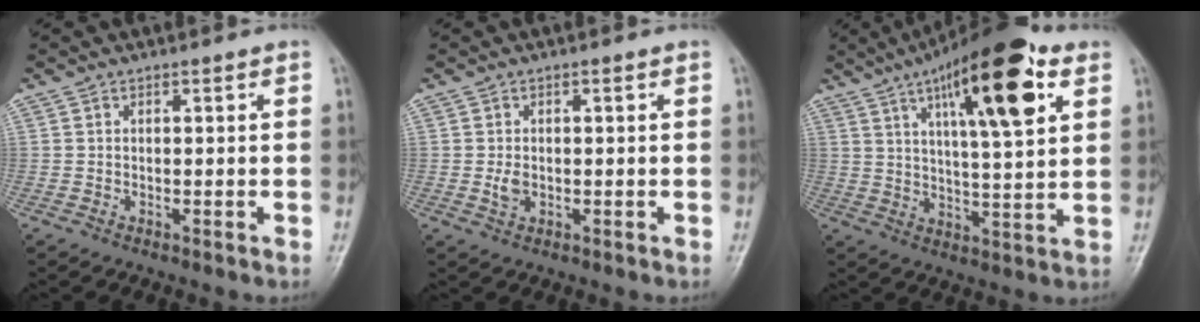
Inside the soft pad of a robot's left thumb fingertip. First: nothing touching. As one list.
[{"total": 2.2, "force": [-0.2, 1.5, 1.6], "torque": [-0.029, -0.001, -0.003]}, {"total": 19.5, "force": [8.9, 5.5, 16.4], "torque": [-0.230, -0.020, 0.136]}]